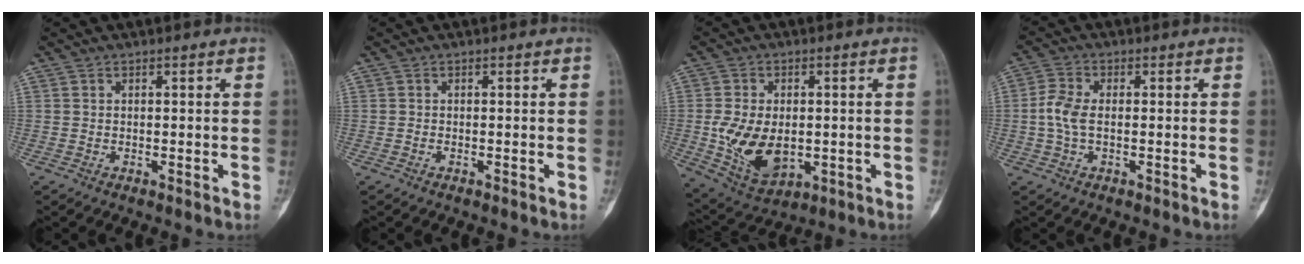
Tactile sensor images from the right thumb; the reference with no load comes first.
{"total": 0.0}
{"total": 12.3, "force": [-1.3, 7.8, 9.4], "torque": [-0.157, -0.004, -0.005]}
{"total": 5.2, "force": [-0.3, 2.8, 4.3], "torque": [-0.104, 0.011, -0.011]}